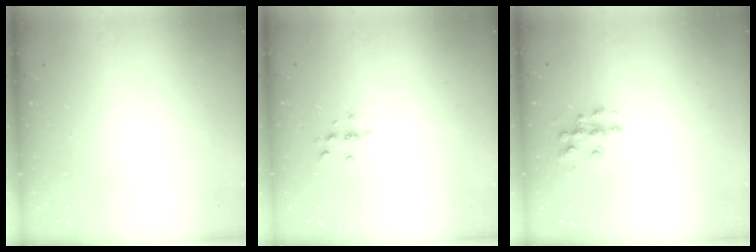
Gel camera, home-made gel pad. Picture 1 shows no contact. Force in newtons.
{"total": 4.0, "press": 4.0, "slide": 0.4}
{"total": 8.5, "press": 8.5, "slide": 0.5}